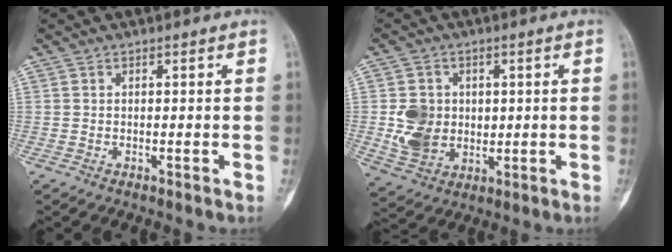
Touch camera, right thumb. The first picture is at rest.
{"total": 8.9, "force": [0.5, 7.5, 4.8], "torque": [-0.062, -0.008, 0.021]}